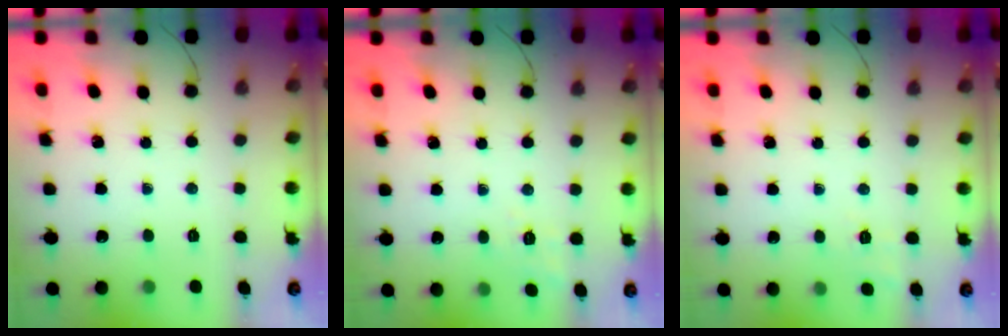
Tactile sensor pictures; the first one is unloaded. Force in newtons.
{"total": 1.9, "press": 0.8, "slide": 1.7}
{"total": 2.6, "press": 1.9, "slide": 1.8}